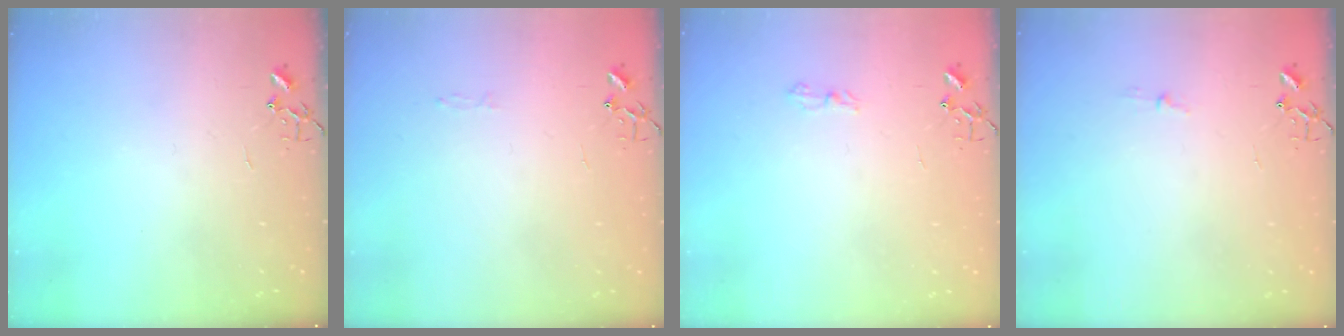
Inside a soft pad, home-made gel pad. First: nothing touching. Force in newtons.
{"total": 2.8, "press": 2.8, "slide": 0.4}
{"total": 5.4, "press": 5.4, "slide": 0.7}
{"total": 2.9, "press": 2.9, "slide": 0.4}